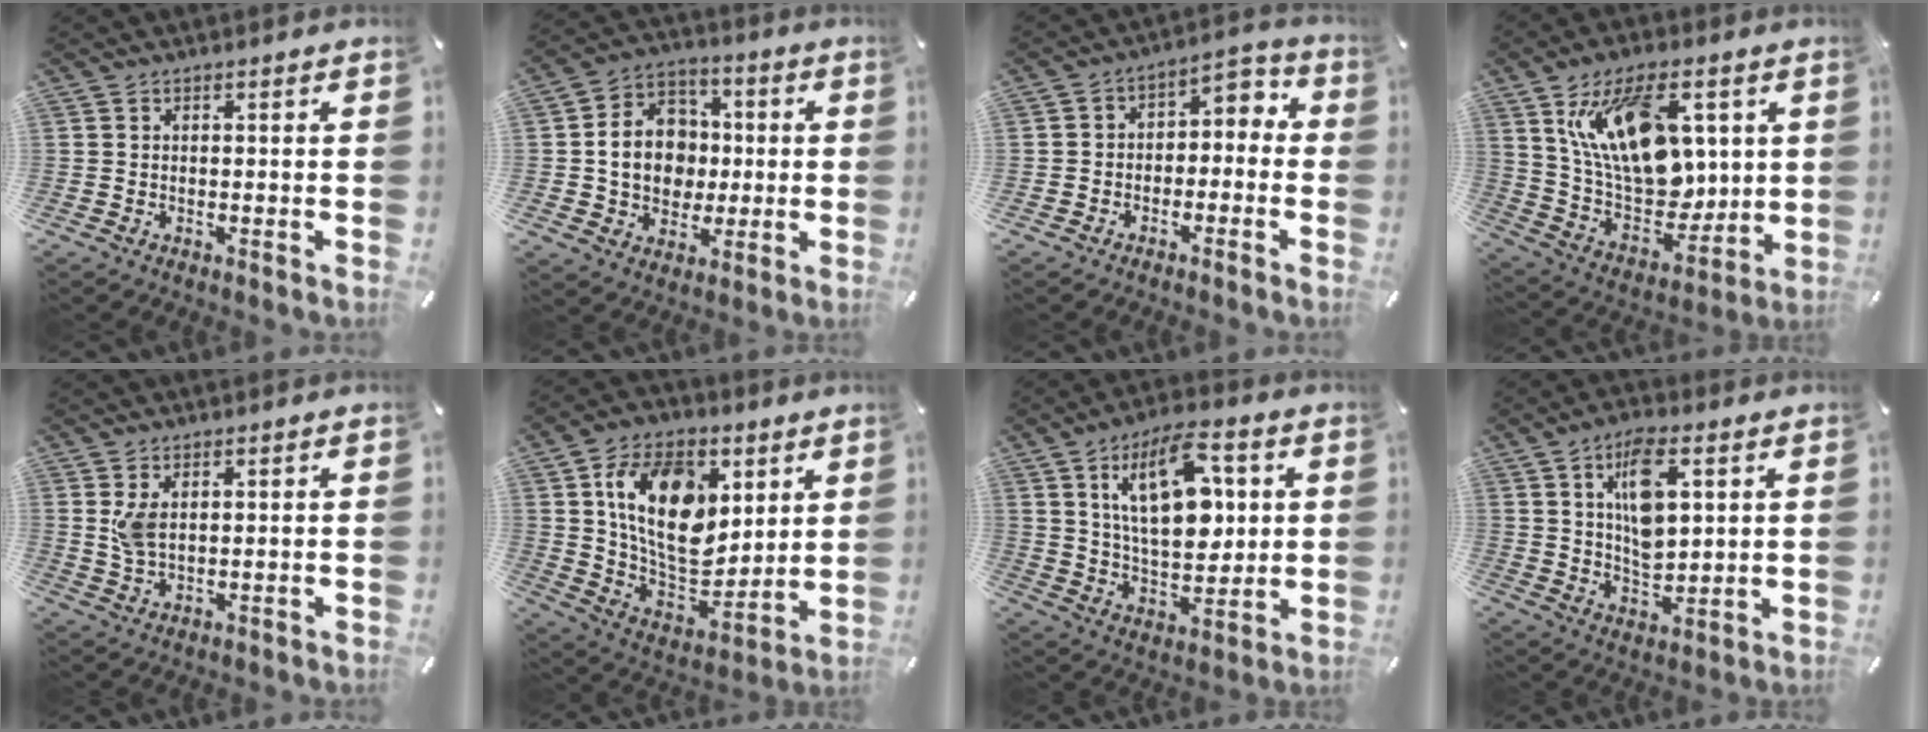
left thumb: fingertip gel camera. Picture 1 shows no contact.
{"total": 12.7, "force": [-0.5, 11.2, 6.1], "torque": [-0.115, 0.018, -0.003]}
{"total": 4.7, "force": [-2.4, 3.7, 1.5], "torque": [-0.018, 0.020, -0.053]}
{"total": 20.3, "force": [7.7, 12.3, 14.2], "torque": [-0.265, -0.030, 0.135]}
{"total": 4.9, "force": [1.4, 2.6, 3.9], "torque": [-0.088, 0.002, 0.023]}
{"total": 18.7, "force": [6.3, 12.6, 12.3], "torque": [-0.226, -0.014, 0.117]}
{"total": 18.2, "force": [6.3, 9.7, 14.0], "torque": [-0.246, -0.008, 0.104]}
{"total": 11.7, "force": [4.6, 6.3, 8.8], "torque": [-0.155, -0.005, 0.079]}